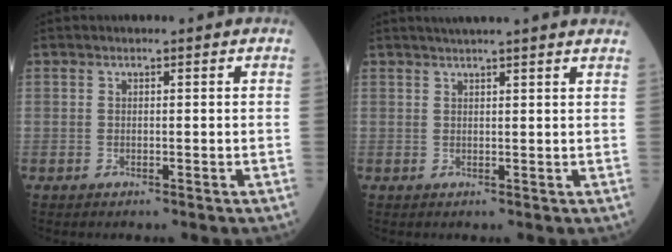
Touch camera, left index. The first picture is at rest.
{"total": 8.5, "force": [7.5, -0.4, 4.0], "torque": [-0.057, 0.027, 0.081]}